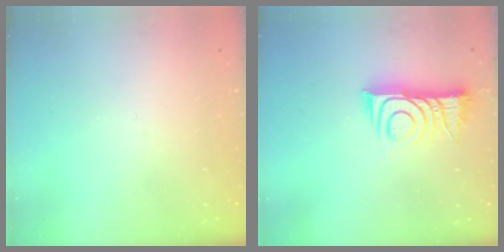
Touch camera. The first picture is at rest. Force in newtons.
{"total": 10.8, "press": 10.8, "slide": 0.3}